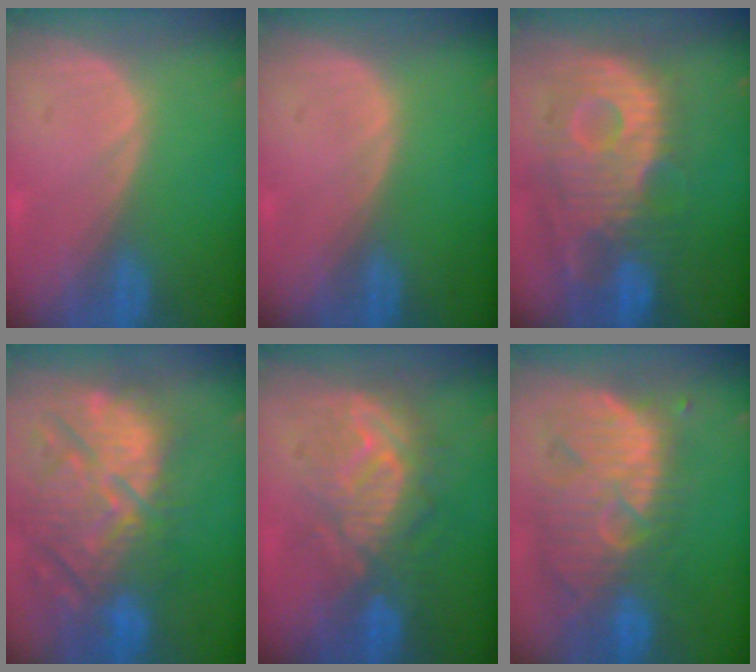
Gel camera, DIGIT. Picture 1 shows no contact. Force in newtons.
{"total": 0.0}
{"total": 11.8, "press": 10.7, "slide": 5.1}
{"total": 14.0, "press": 12.5, "slide": 6.4}
{"total": 9.0, "press": 8.9, "slide": 1.0}
{"total": 12.1, "press": 11.0, "slide": 5.1}